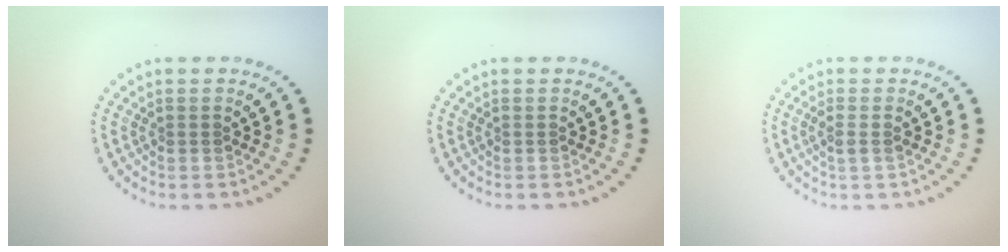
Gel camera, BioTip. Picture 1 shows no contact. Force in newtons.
{"total": 0.0}
{"total": 1.3, "press": 1.1, "slide": 0.6}